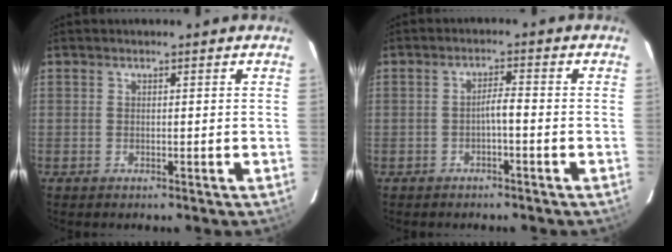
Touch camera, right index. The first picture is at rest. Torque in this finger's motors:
{"motor_torque": [0.43, -0.33, 0.13, 0.06]}